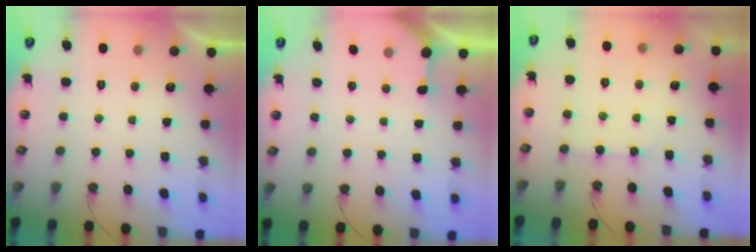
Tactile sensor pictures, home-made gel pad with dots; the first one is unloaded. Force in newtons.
{"total": 2.0, "press": 2.0, "slide": 0.2}
{"total": 4.4, "press": 4.4, "slide": 0.5}